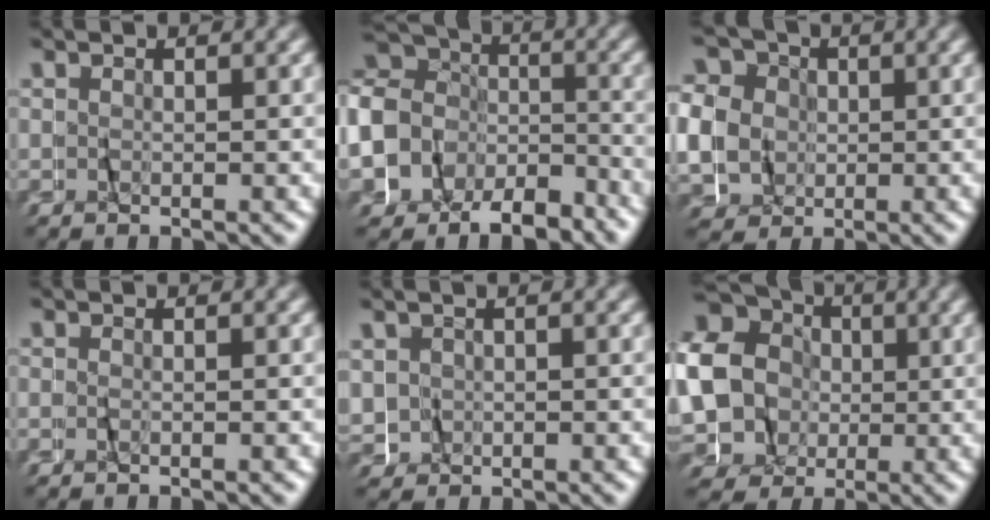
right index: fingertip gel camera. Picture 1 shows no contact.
{"total": 12.6, "force": [-2.7, 11.5, 4.6], "torque": [-0.126, -0.020, -0.071]}
{"total": 10.4, "force": [1.1, 9.4, 4.5], "torque": [-0.102, -0.007, 0.010]}
{"total": 0.8, "force": [-0.7, -0.4, 0.1], "torque": [-0.002, -0.001, -0.013]}
{"total": 1.6, "force": [-0.2, 1.6, 0.3], "torque": [-0.022, -0.006, 0.000]}
{"total": 18.7, "force": [1.0, 17.0, 7.9], "torque": [-0.202, -0.030, 0.000]}